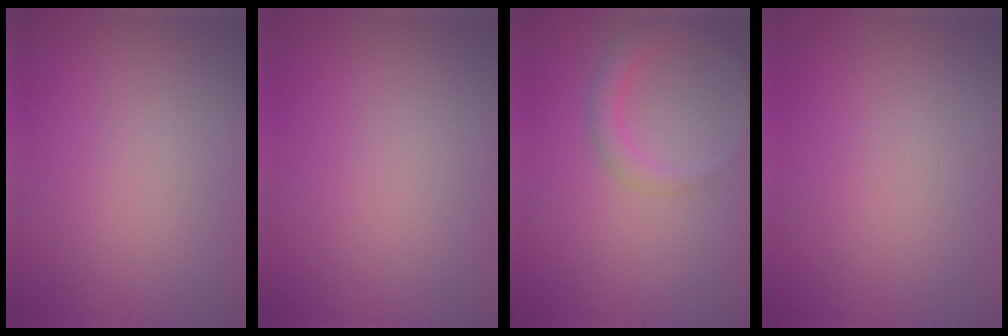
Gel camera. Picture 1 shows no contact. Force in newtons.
{"total": 0.0}
{"total": 2.4, "press": 2.4, "slide": 0.1}
{"total": 0.0}